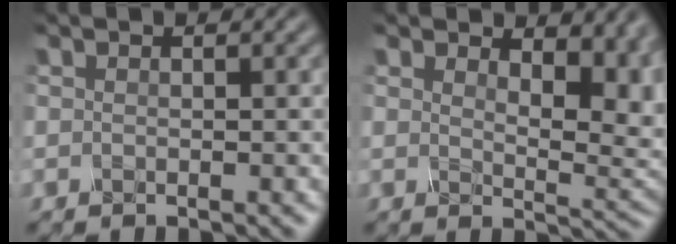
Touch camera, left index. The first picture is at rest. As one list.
[{"total": 6.3, "force": [3.1, 3.2, 4.4], "torque": [-0.054, -0.003, 0.050]}]